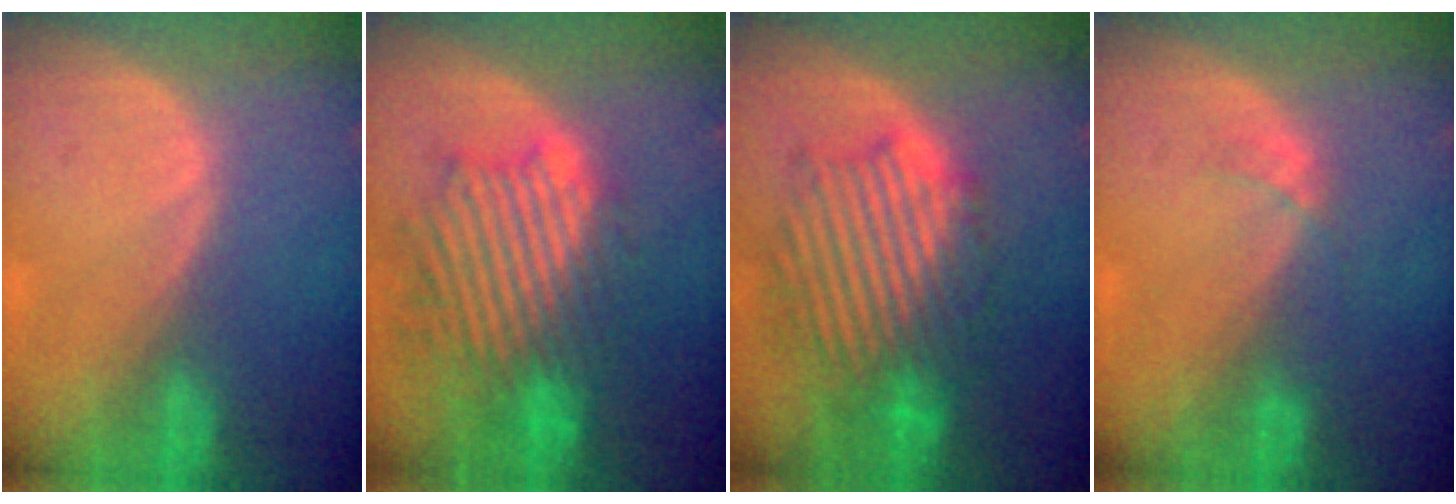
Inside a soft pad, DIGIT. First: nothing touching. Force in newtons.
{"total": 10.8, "press": 10.1, "slide": 4.0}
{"total": 10.0, "press": 10.0, "slide": 0.5}
{"total": 1.3, "press": 1.3, "slide": 0.1}